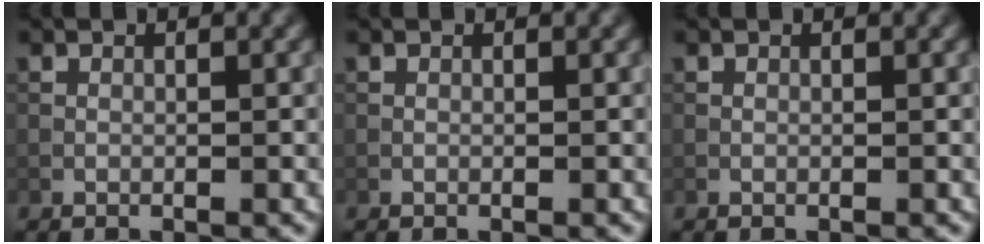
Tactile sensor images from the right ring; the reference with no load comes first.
{"total": 0.0}
{"total": 0.0}